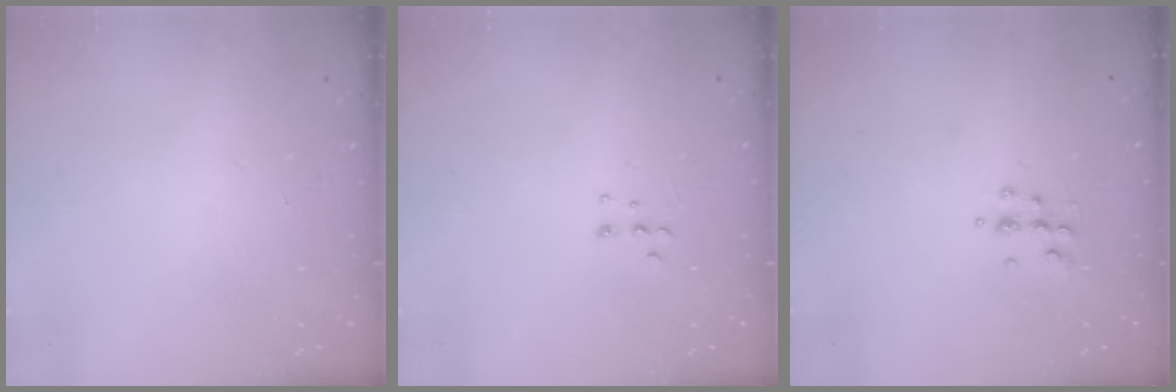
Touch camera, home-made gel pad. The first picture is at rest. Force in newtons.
{"total": 5.1, "press": 5.0, "slide": 0.7}
{"total": 4.8, "press": 4.7, "slide": 0.5}